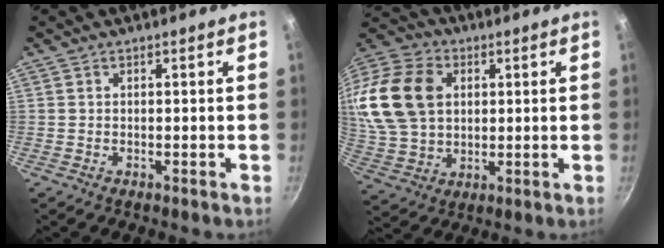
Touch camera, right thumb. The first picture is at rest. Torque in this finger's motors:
{"motor_torque": [0.01, 0.83, 0.59, -0.33, 0.21]}